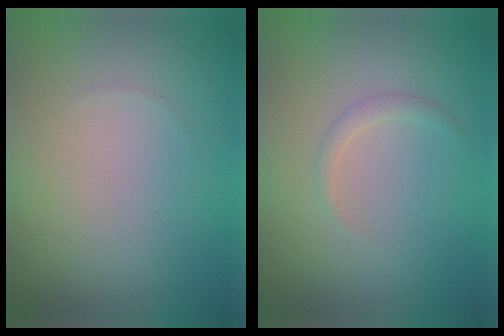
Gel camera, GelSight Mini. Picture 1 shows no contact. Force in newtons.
{"total": 0.9, "press": 0.9, "slide": 0.1}